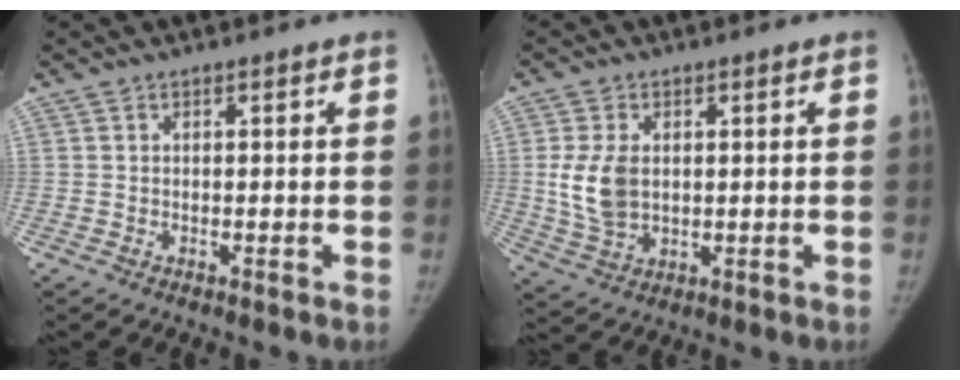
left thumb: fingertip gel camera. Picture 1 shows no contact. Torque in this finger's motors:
{"motor_torque": [-0.11, 0.19, 0.69, -0.75, 0.38]}